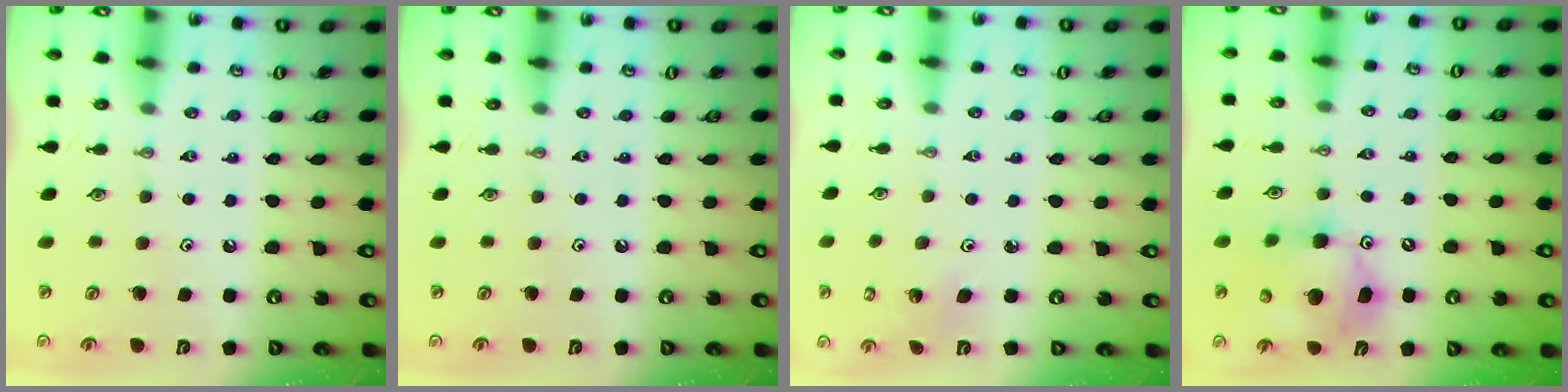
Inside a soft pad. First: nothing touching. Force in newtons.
{"total": 0.0}
{"total": 2.3, "press": 2.3, "slide": 0.2}
{"total": 12.0, "press": 11.8, "slide": 2.6}